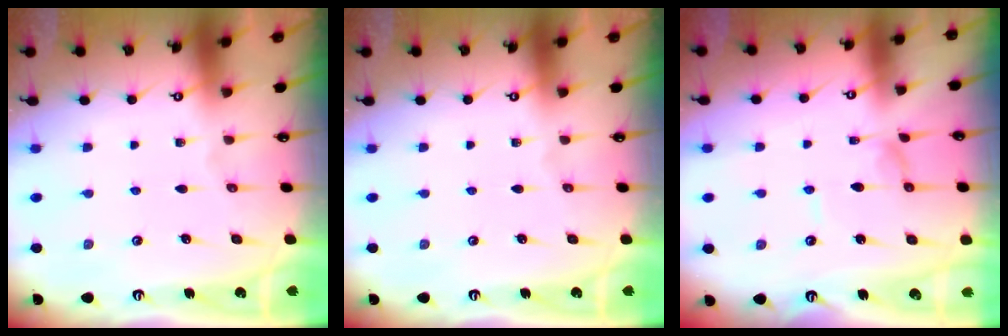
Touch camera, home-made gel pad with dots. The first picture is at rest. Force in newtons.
{"total": 0.0}
{"total": 1.1, "press": 1.0, "slide": 0.3}